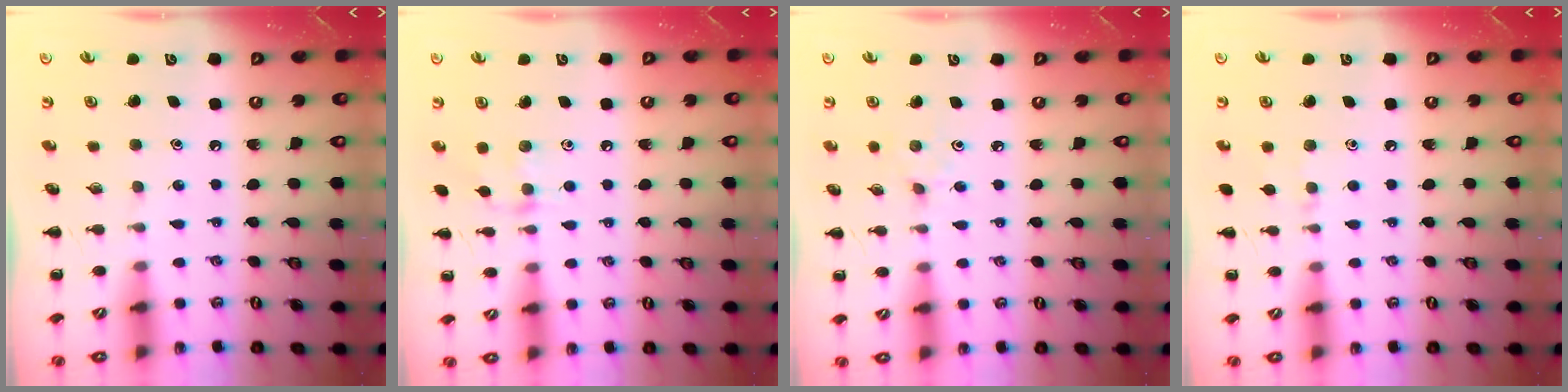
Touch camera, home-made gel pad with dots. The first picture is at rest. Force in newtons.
{"total": 6.6, "press": 6.4, "slide": 1.6}
{"total": 2.5, "press": 2.3, "slide": 0.9}
{"total": 4.1, "press": 3.9, "slide": 1.5}